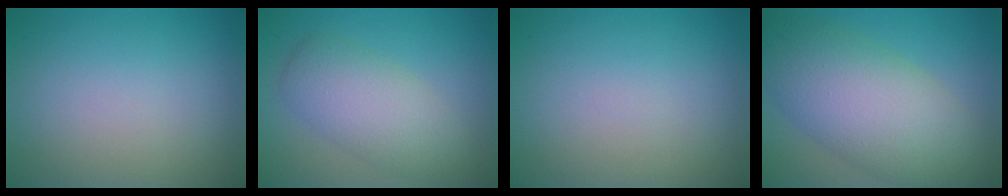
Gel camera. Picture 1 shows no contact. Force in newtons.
{"total": 5.0, "press": 5.0, "slide": 0.2}
{"total": 0.0}
{"total": 9.6, "press": 9.5, "slide": 0.3}